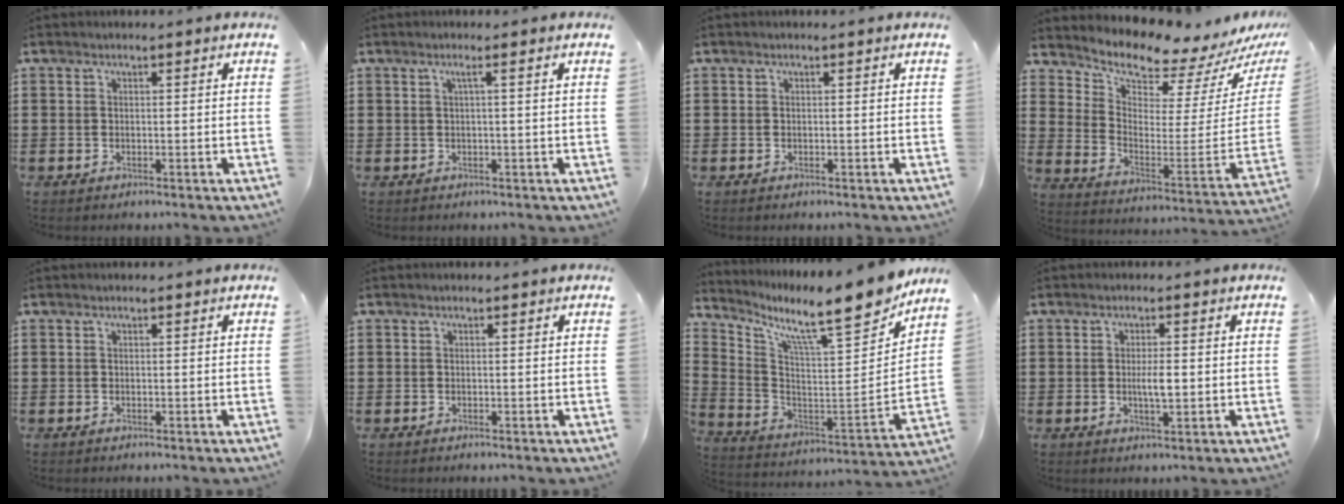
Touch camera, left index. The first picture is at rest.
{"total": 1.4, "force": [0.4, -0.4, 1.3], "torque": [-0.024, -0.003, 0.004]}
{"total": 0.0}
{"total": 7.4, "force": [7.1, 1.3, 1.5], "torque": [-0.051, -0.081, 0.117]}
{"total": 0.0}
{"total": 0.0}
{"total": 12.3, "force": [9.7, 0.8, 7.5], "torque": [-0.154, -0.084, 0.150]}
{"total": 3.3, "force": [0.0, 0.8, 3.2], "torque": [-0.059, -0.003, -0.001]}